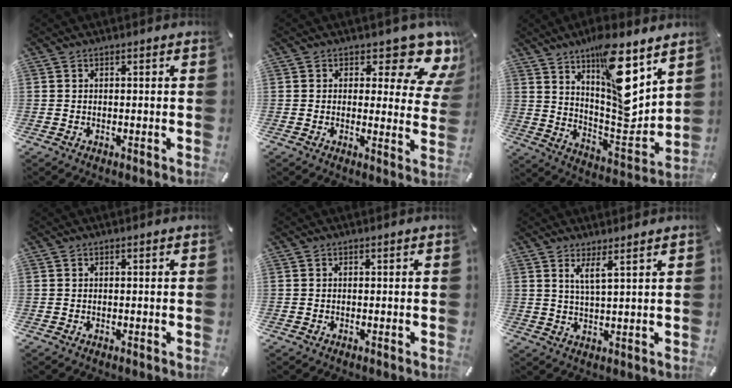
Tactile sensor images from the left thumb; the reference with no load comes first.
{"total": 10.4, "force": [7.0, 4.5, 6.3], "torque": [-0.068, -0.059, 0.119]}
{"total": 16.9, "force": [11.0, 5.0, 11.8], "torque": [-0.156, -0.102, 0.181]}
{"total": 0.0}
{"total": 0.0}
{"total": 4.2, "force": [2.9, 0.0, 3.0], "torque": [-0.068, -0.011, 0.049]}